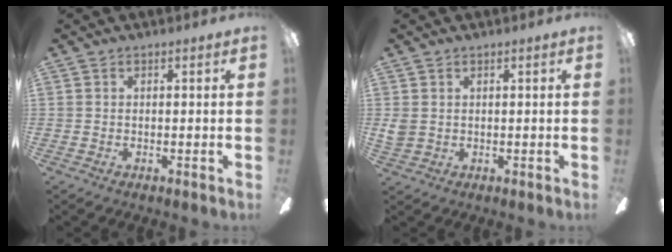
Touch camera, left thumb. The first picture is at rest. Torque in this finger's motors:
{"motor_torque": [0.09, 0.09, 0.51, -0.36, -0.01]}